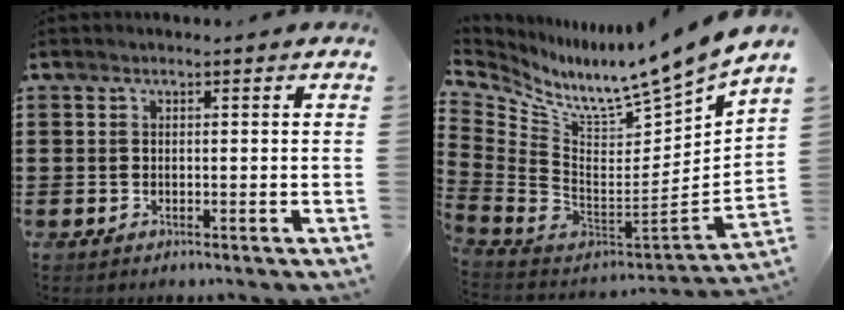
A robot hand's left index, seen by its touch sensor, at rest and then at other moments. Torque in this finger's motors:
{"motor_torque": [0.00, -2.14, 0.10, 0.11]}